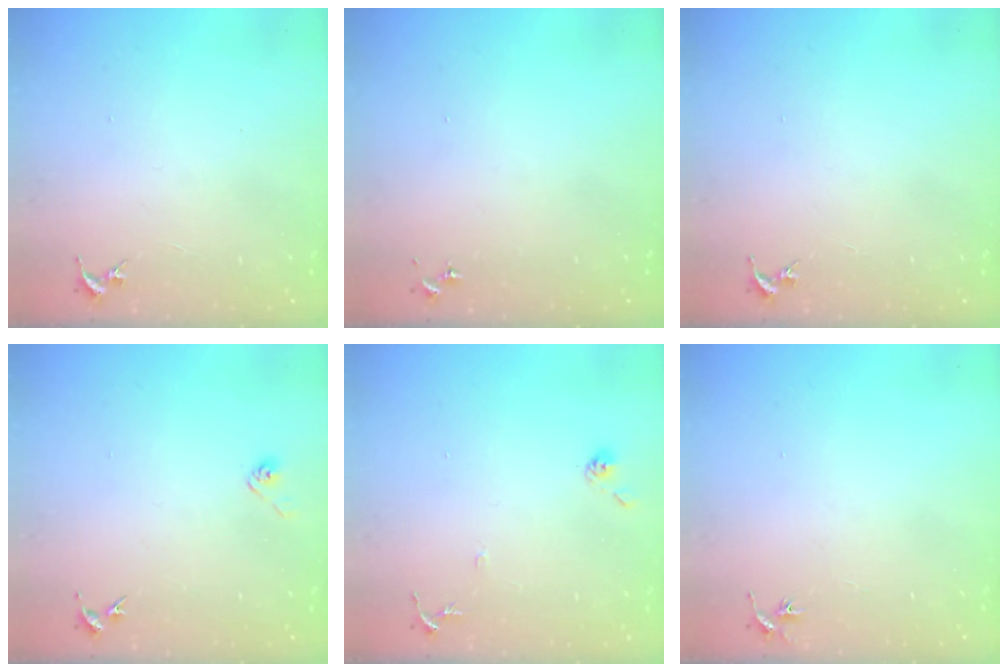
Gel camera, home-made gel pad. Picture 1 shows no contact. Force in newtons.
{"total": 0.0}
{"total": 0.0}
{"total": 2.9, "press": 2.8, "slide": 0.8}
{"total": 6.4, "press": 6.4, "slide": 0.4}
{"total": 2.9, "press": 2.9, "slide": 0.3}